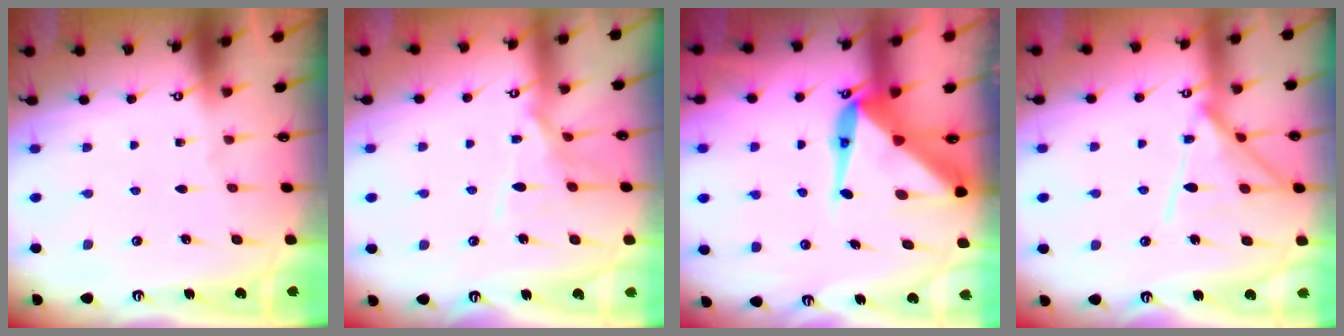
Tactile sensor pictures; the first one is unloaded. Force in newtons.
{"total": 10.3, "press": 10.3, "slide": 0.9}
{"total": 11.1, "press": 11.0, "slide": 1.1}
{"total": 13.8, "press": 13.7, "slide": 1.1}